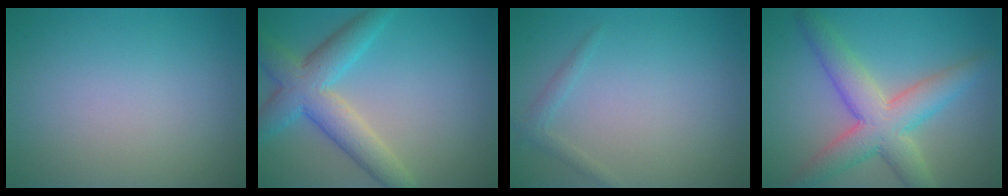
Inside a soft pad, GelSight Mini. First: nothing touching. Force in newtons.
{"total": 4.9, "press": 4.9, "slide": 0.3}
{"total": 1.1, "press": 1.1, "slide": 0.1}
{"total": 6.5, "press": 6.5, "slide": 0.3}